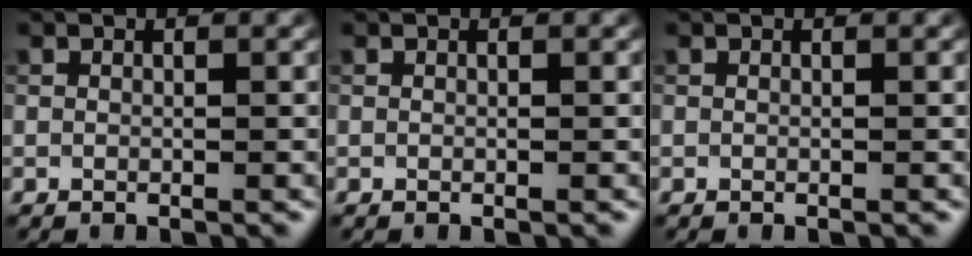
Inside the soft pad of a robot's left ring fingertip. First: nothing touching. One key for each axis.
{"total": 0.0}
{"total": 0.0}